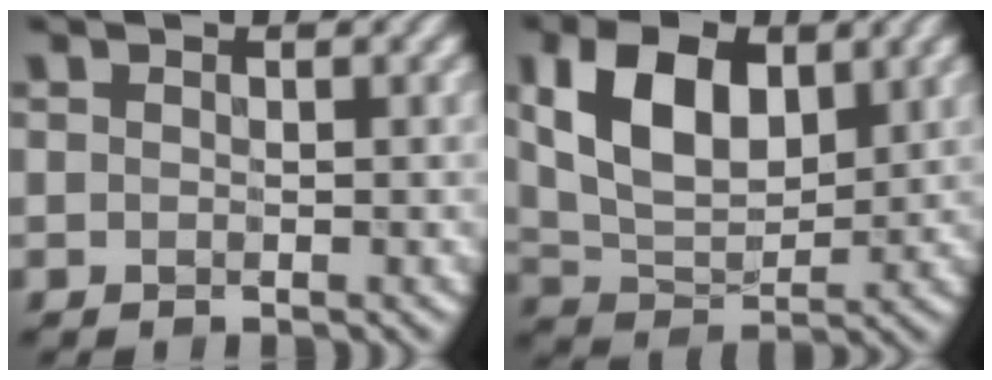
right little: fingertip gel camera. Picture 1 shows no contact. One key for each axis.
{"total": 8.1, "fx": 2.3, "fy": 4.9, "fz": 6.0, "tx": -0.126, "ty": 0.002, "tz": 0.042}